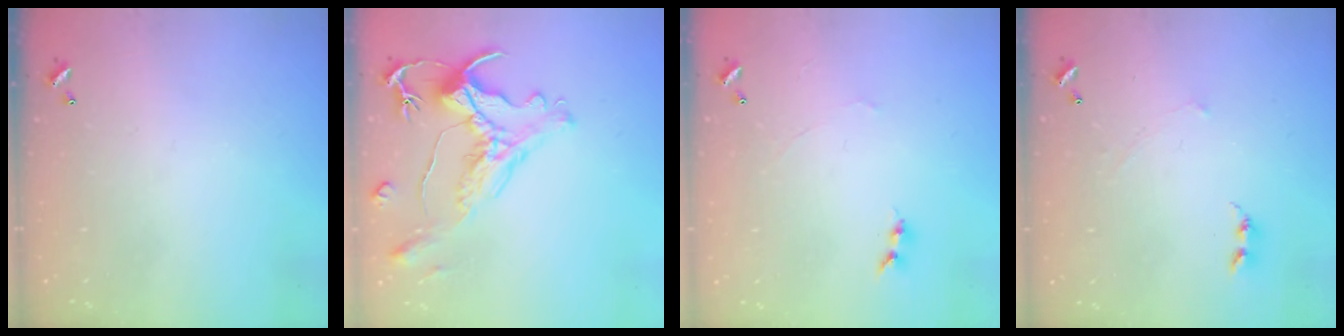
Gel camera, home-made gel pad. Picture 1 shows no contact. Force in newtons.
{"total": 2.8, "press": 2.5, "slide": 1.3}
{"total": 0.0}
{"total": 1.7, "press": 1.6, "slide": 0.4}